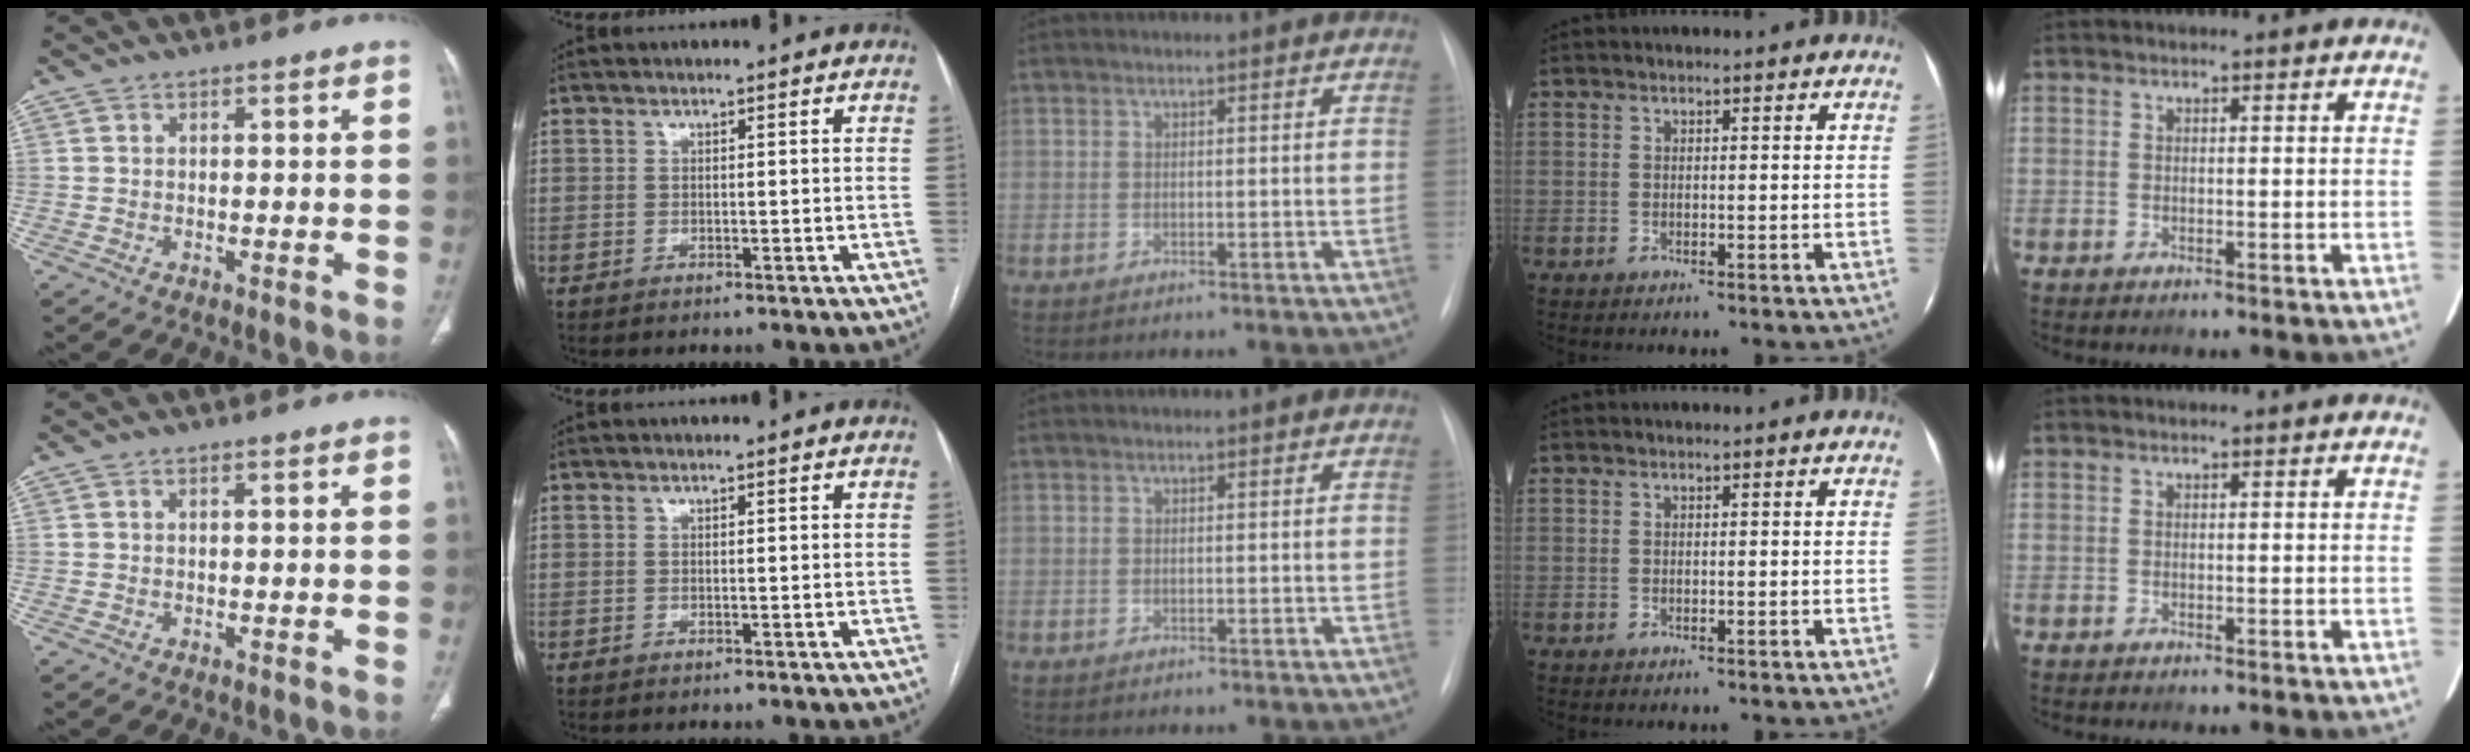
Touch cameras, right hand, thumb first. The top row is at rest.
{}